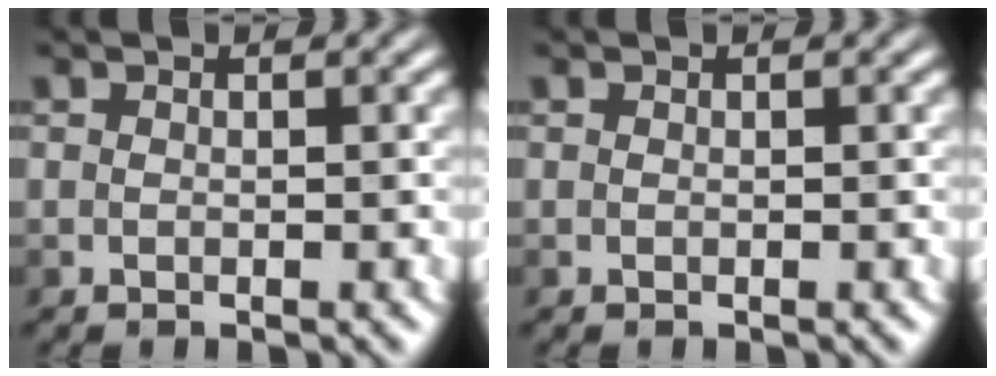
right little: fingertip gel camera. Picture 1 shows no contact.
{"total": 0.0}